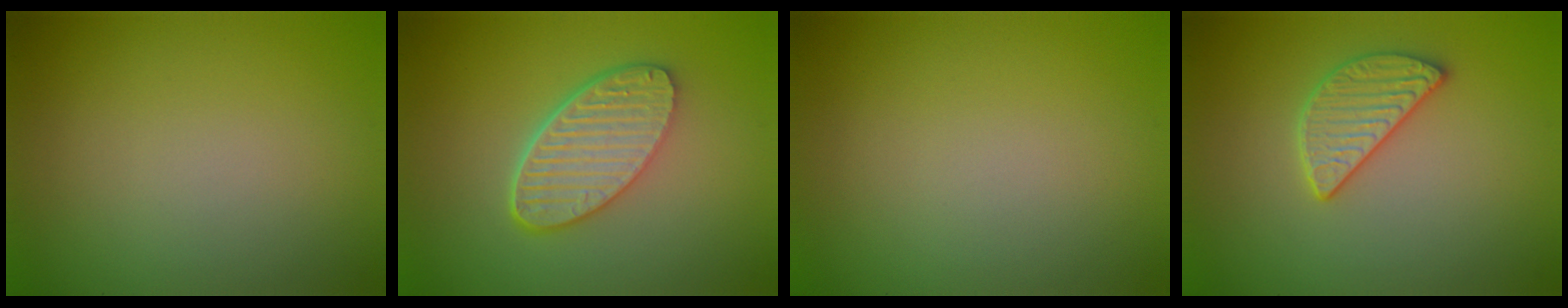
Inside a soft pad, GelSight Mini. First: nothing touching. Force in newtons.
{"total": 6.0, "press": 4.5, "slide": 3.9}
{"total": 0.0}
{"total": 2.8, "press": 2.7, "slide": 0.7}